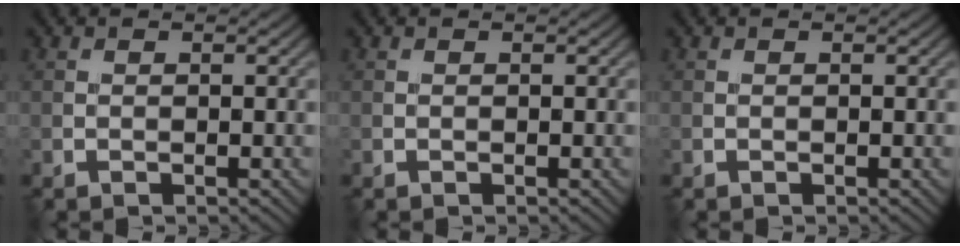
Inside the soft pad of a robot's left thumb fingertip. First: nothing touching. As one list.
[{"total": 0.0}, {"total": 0.0}]